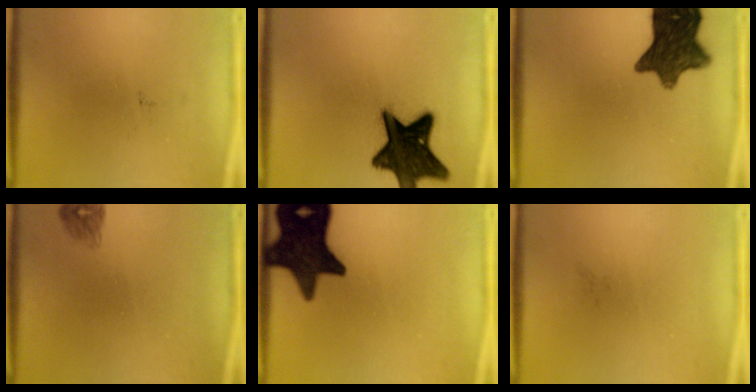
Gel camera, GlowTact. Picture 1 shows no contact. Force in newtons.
{"total": 17.4}
{"total": 11.4}
{"total": 1.4}
{"total": 16.4}
{"total": 0.0}